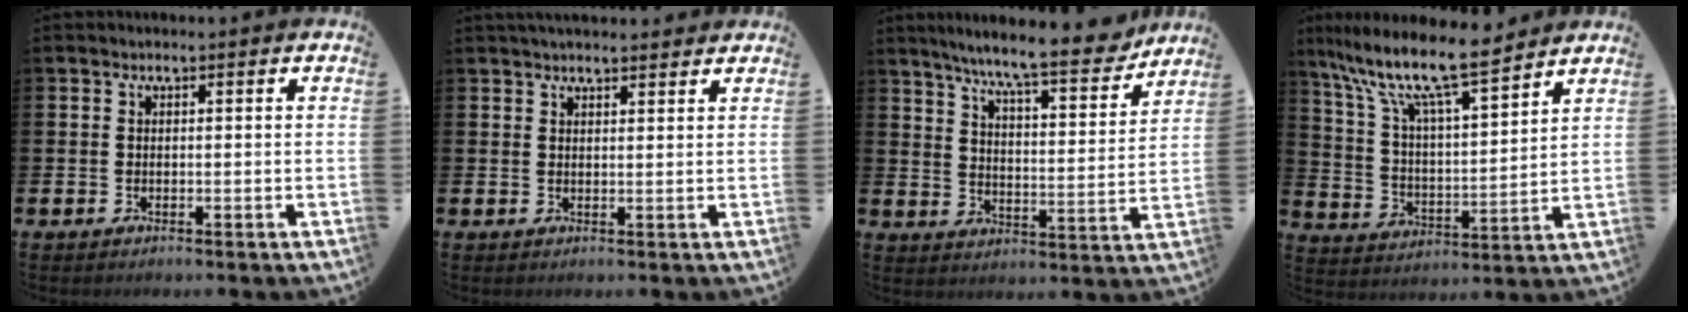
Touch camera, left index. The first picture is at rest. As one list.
[{"total": 2.4, "force": [2.4, 0.3, 0.5], "torque": [-0.001, -0.010, 0.040]}, {"total": 9.9, "force": [8.8, 0.5, 4.4], "torque": [-0.100, -0.053, 0.148]}, {"total": 11.6, "force": [10.0, 1.8, 5.6], "torque": [-0.135, -0.061, 0.169]}]